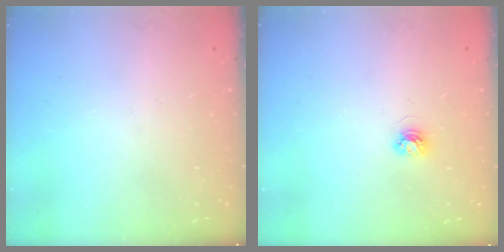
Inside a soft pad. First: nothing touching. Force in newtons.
{"total": 3.4, "press": 3.4, "slide": 0.4}